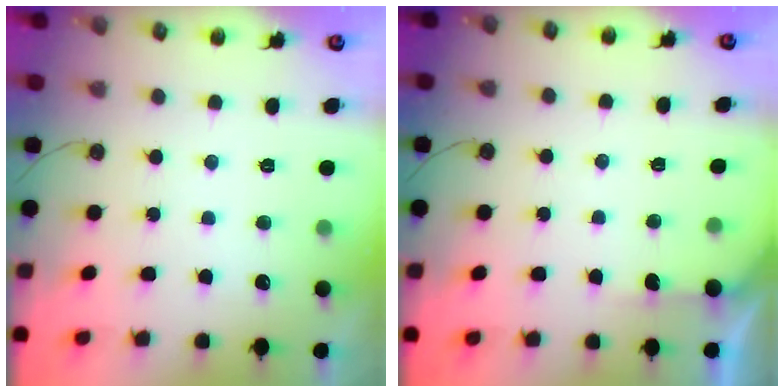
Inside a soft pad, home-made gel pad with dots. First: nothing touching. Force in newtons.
{"total": 2.9, "press": 2.9, "slide": 0.4}